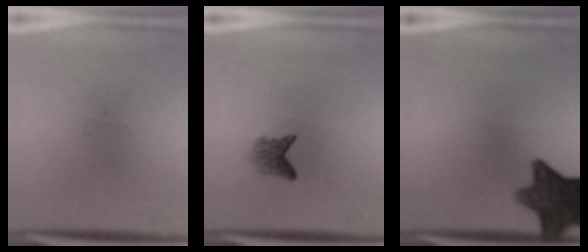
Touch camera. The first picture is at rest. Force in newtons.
{"total": 2.2}
{"total": 10.6}